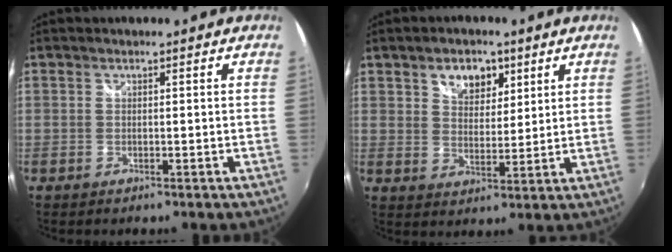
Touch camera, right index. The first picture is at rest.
{"total": 6.7, "force": [3.6, 4.4, 3.7], "torque": [-0.053, 0.009, 0.061]}